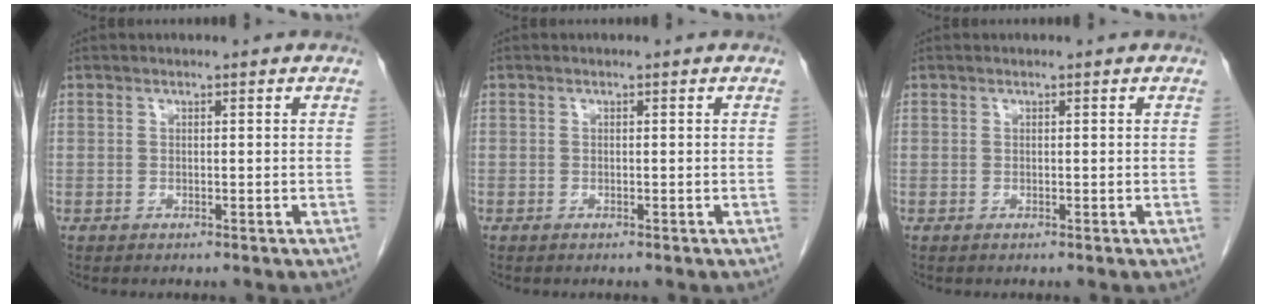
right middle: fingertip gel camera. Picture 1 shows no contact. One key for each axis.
{"total": 0.0}
{"total": 0.0}